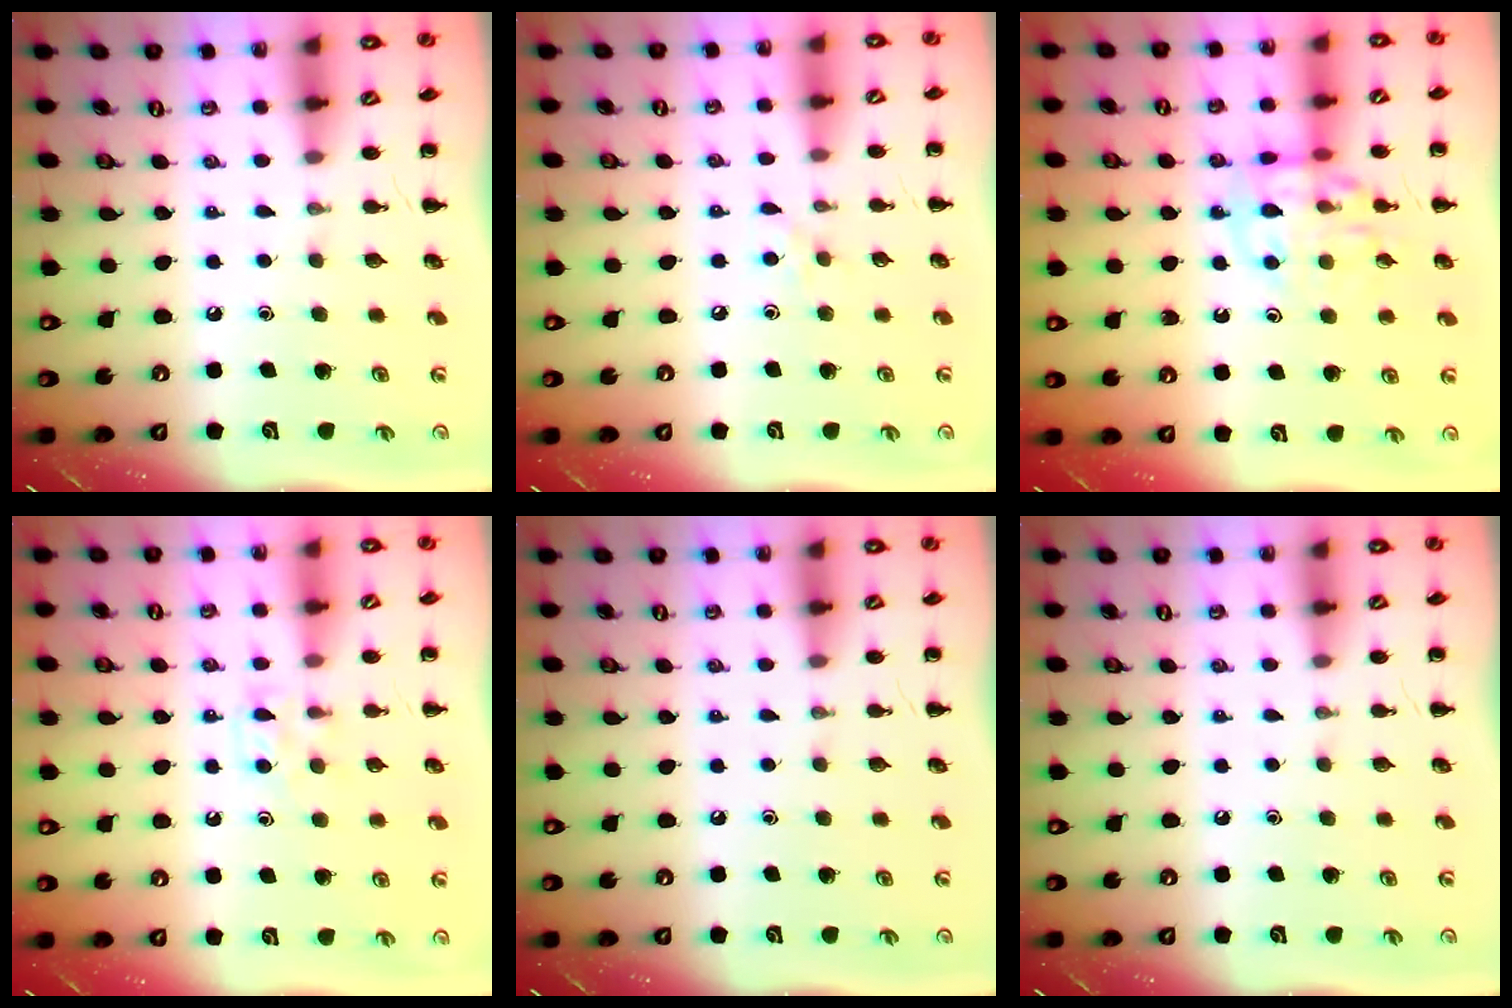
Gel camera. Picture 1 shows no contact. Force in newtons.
{"total": 4.5, "press": 4.1, "slide": 1.8}
{"total": 11.6, "press": 11.5, "slide": 1.5}
{"total": 4.7, "press": 4.4, "slide": 1.5}
{"total": 0.0}
{"total": 0.0}